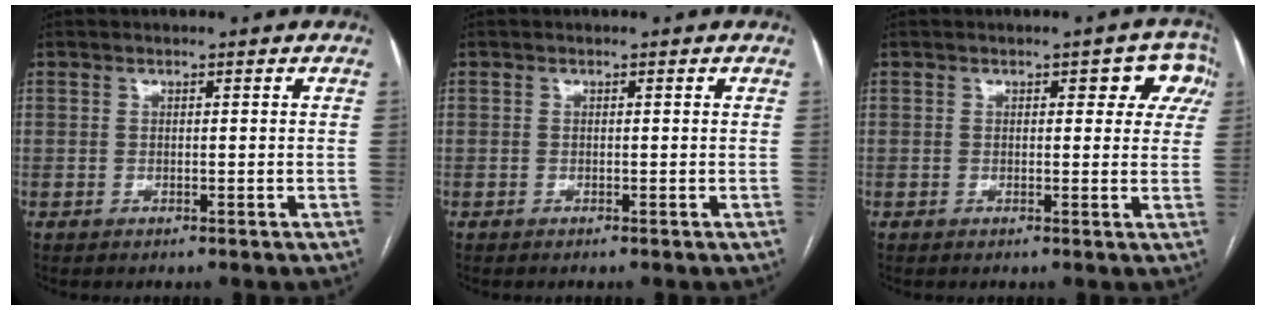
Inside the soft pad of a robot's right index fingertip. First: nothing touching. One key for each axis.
{"total": 0.0}
{"total": 5.1, "fx": 1.9, "fy": 2.8, "fz": 3.8, "tx": -0.018, "ty": 0.018, "tz": 0.014}